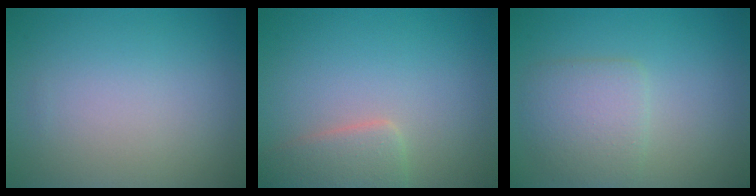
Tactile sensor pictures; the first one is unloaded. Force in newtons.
{"total": 2.9, "press": 2.9, "slide": 0.3}
{"total": 3.4, "press": 3.4, "slide": 0.2}